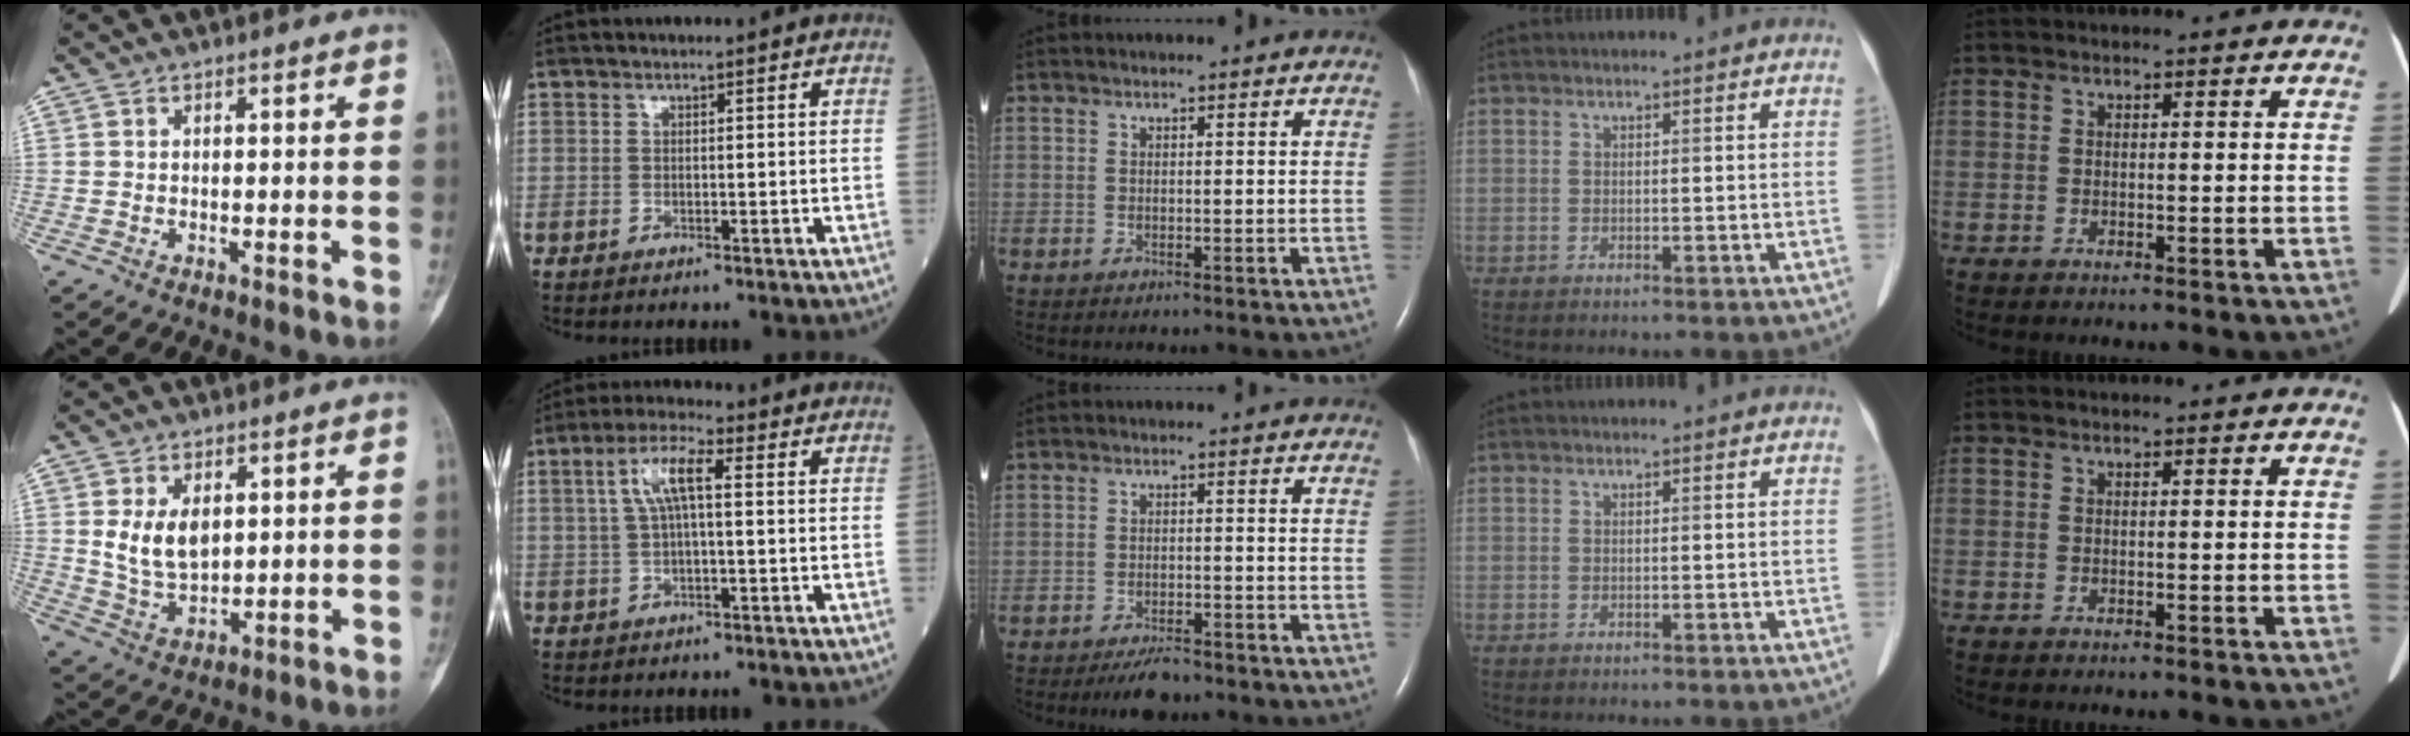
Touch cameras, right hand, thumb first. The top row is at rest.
{"thumb": {"total": 8.1, "force": [2.1, 5.2, 5.9], "torque": [-0.093, -0.014, 0.052]}, "index": {"total": 6.3, "force": [1.3, 1.3, 6.0], "torque": [-0.126, 0.022, 0.027]}, "middle": {"total": 3.6, "force": [-3.1, 1.0, 1.7], "torque": [-0.036, -0.004, -0.048]}}